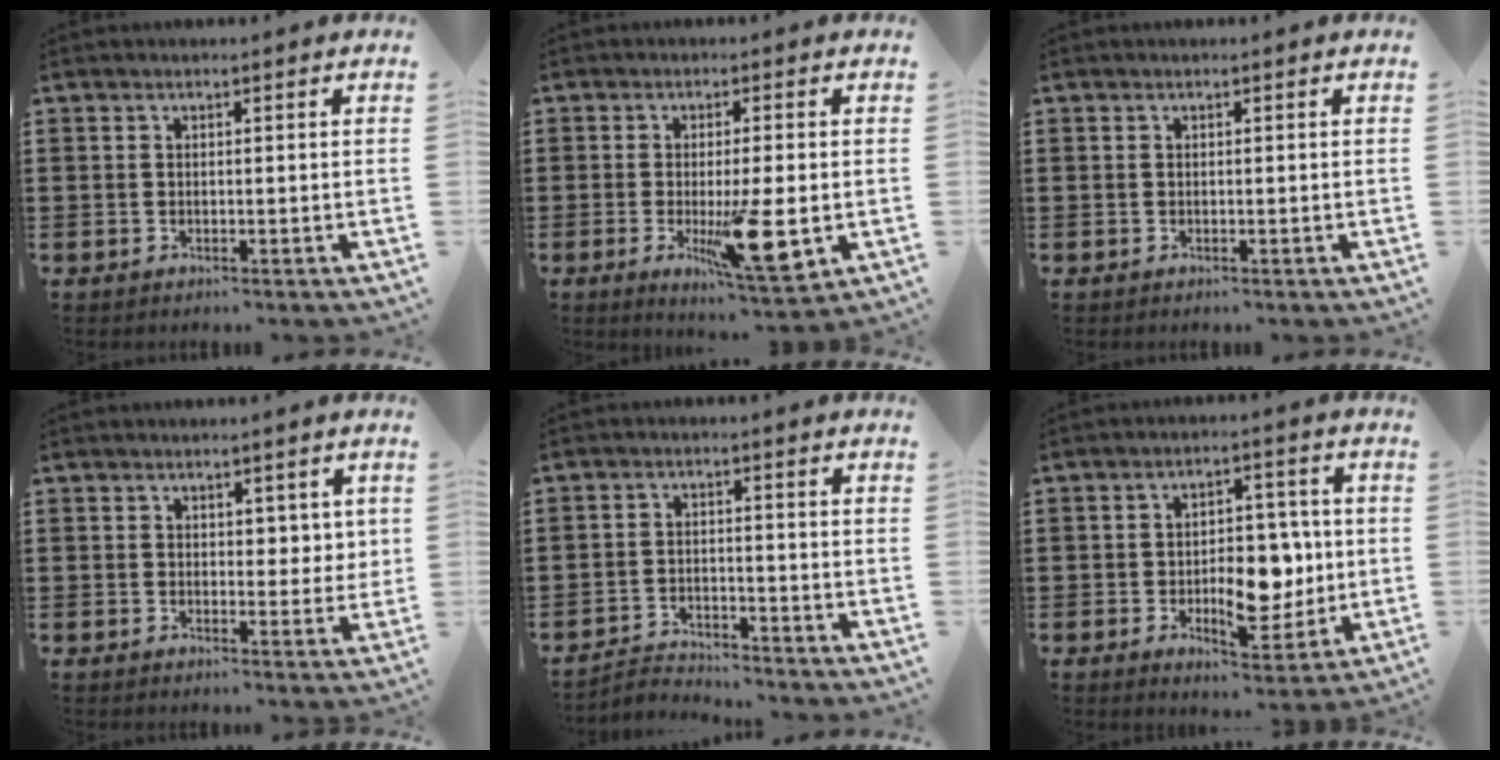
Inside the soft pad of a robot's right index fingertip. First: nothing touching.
{"total": 10.9, "force": [-2.5, 2.6, 10.3], "torque": [-0.183, -0.020, -0.037]}
{"total": 0.0}
{"total": 2.7, "force": [1.5, 1.8, 1.3], "torque": [-0.006, 0.000, 0.024]}
{"total": 2.7, "force": [-2.7, 0.2, 0.0], "torque": [-0.007, 0.002, -0.058]}
{"total": 9.1, "force": [-1.1, 5.4, 7.3], "torque": [-0.097, 0.004, -0.020]}